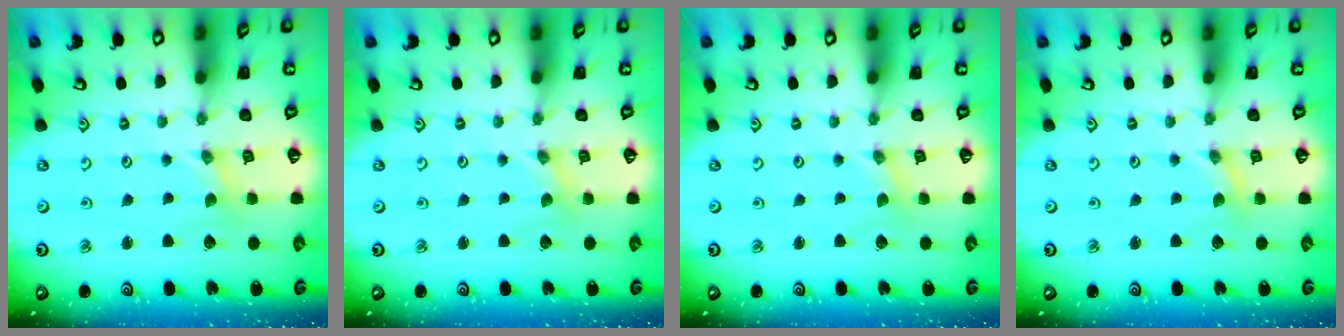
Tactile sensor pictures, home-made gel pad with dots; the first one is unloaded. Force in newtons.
{"total": 0.0}
{"total": 0.0}
{"total": 0.0}